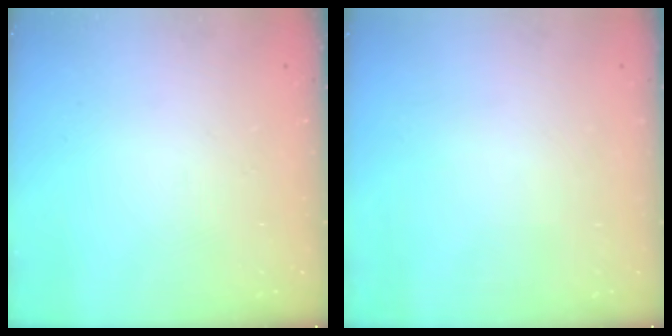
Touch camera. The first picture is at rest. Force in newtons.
{"total": 0.0}